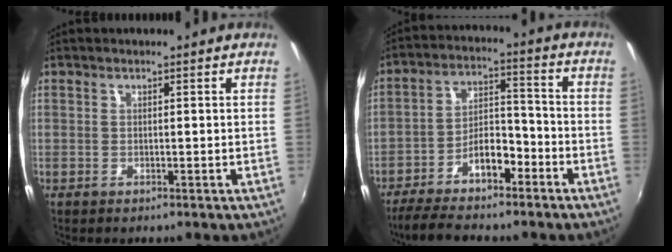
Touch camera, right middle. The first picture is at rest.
{"total": 11.5, "force": [-8.0, 4.3, 7.0], "torque": [-0.140, 0.022, -0.137]}